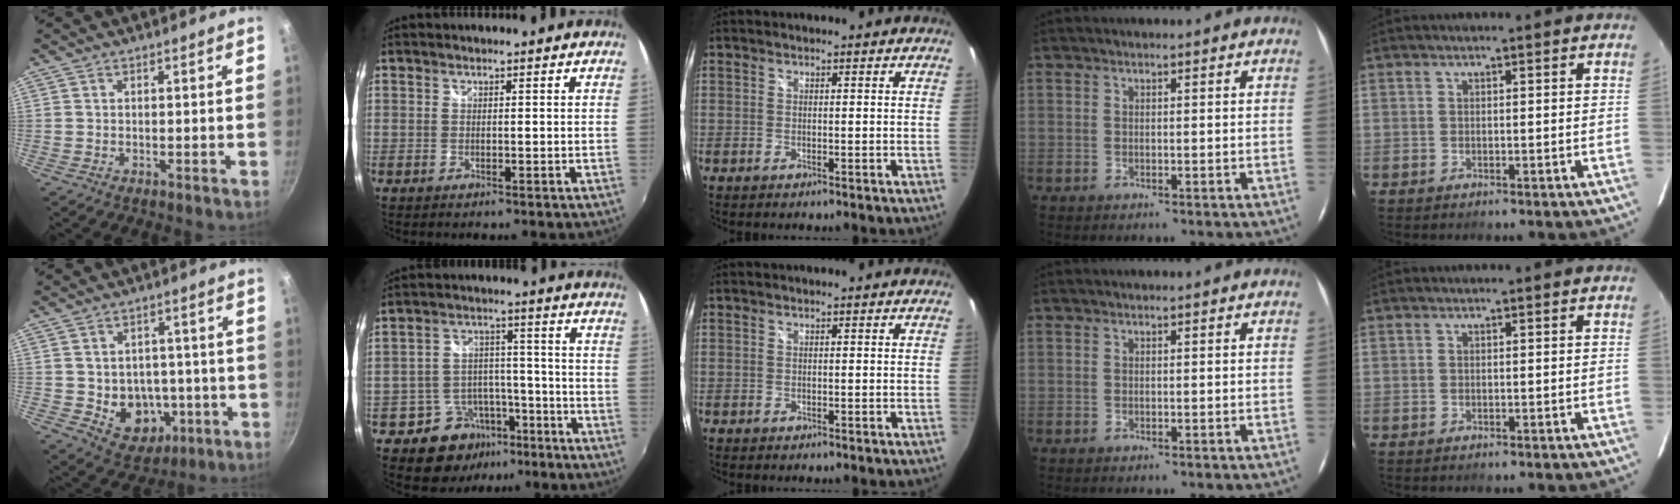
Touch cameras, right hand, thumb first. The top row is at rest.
{"thumb": {"total": 11.0, "force": [-1.9, 9.1, 5.9], "torque": [-0.043, 0.009, -0.009]}, "index": {"total": 9.7, "force": [-6.3, 7.0, 2.3], "torque": [-0.048, 0.032, -0.084]}}